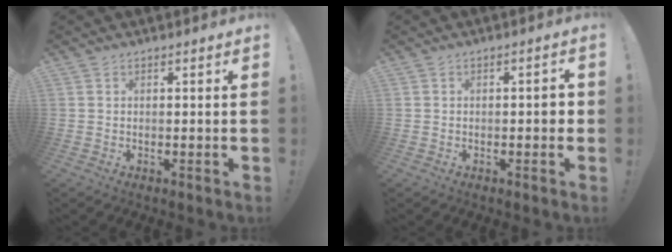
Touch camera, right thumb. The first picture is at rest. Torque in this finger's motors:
{"motor_torque": [0.38, 0.27, -0.12, 0.05, 0.00]}